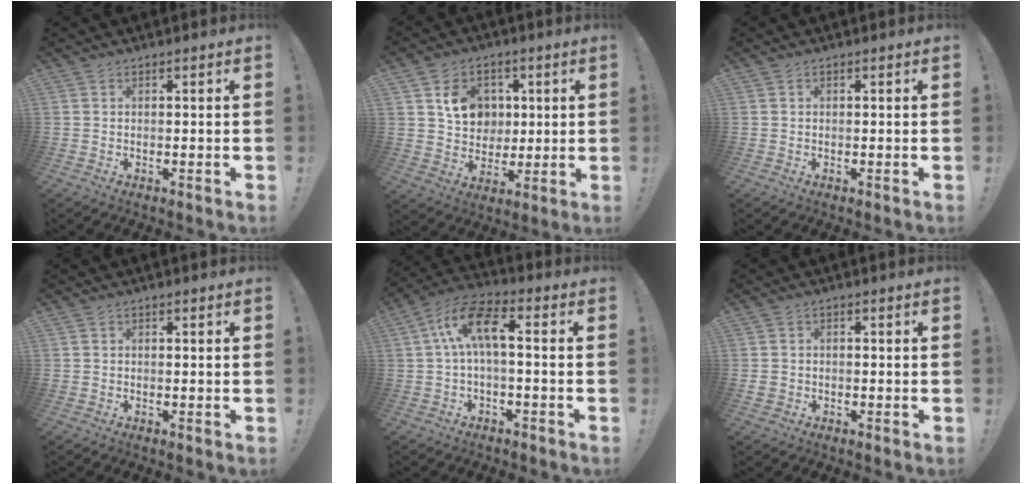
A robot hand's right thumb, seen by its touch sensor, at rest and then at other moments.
{"total": 10.9, "force": [3.5, 9.4, 4.4], "torque": [-0.050, -0.017, 0.071]}
{"total": 0.0}
{"total": 0.6, "force": [-0.2, 0.5, 0.3], "torque": [-0.006, 0.004, -0.003]}
{"total": 11.2, "force": [0.9, 4.3, 10.3], "torque": [-0.202, 0.017, 0.018]}
{"total": 1.7, "force": [-0.7, 1.4, 0.6], "torque": [-0.014, 0.006, -0.011]}